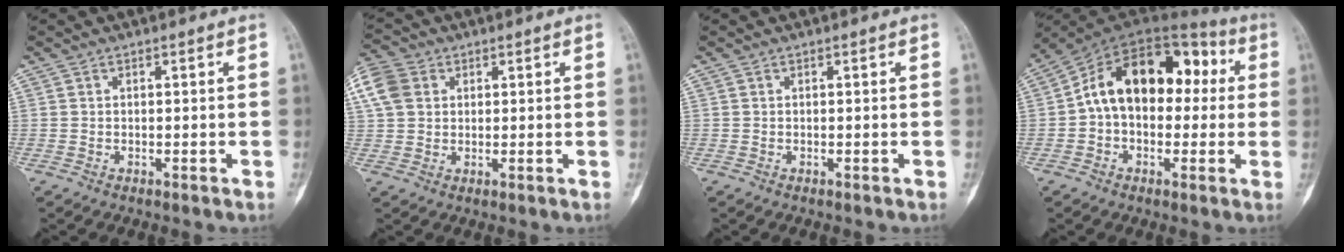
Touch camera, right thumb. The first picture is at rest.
{"total": 7.9, "force": [2.6, 6.2, 4.3], "torque": [-0.093, 0.012, 0.048]}
{"total": 0.0}
{"total": 18.5, "force": [2.0, 11.7, 14.1], "torque": [-0.186, 0.055, 0.021]}